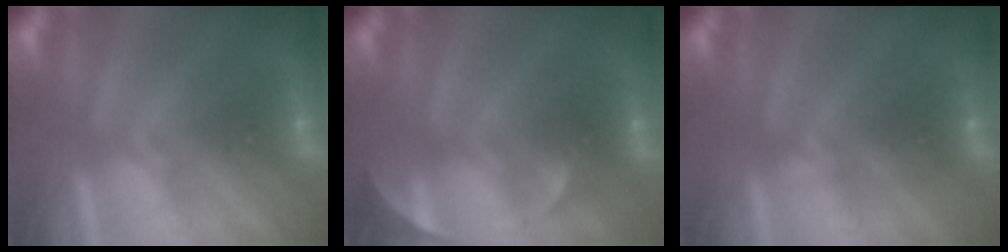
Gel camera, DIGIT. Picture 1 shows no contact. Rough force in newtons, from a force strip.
{"total": 2.2}
{"total": 2.3}